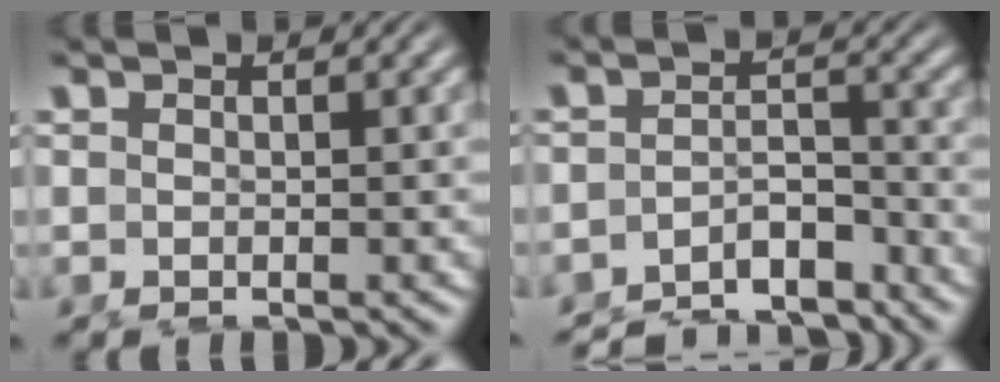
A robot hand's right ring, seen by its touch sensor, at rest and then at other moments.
{"total": 6.8, "force": [-6.3, 1.8, 1.9], "torque": [-0.013, -0.013, -0.101]}